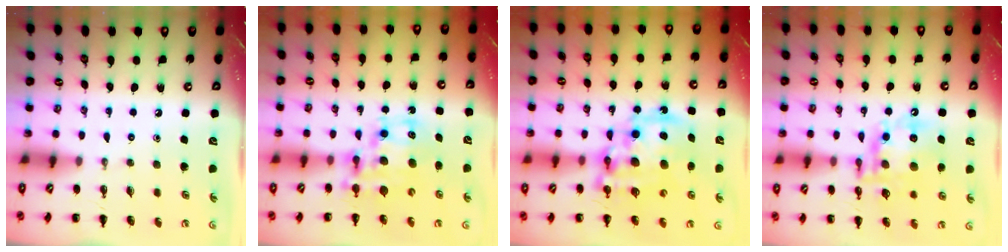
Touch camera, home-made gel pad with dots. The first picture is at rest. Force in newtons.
{"total": 11.0, "press": 10.6, "slide": 2.8}
{"total": 16.5, "press": 16.1, "slide": 3.6}
{"total": 15.6, "press": 15.3, "slide": 3.1}